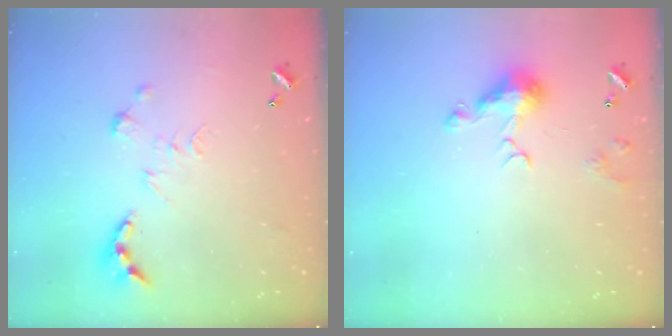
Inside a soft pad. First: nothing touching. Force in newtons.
{"total": 7.3, "press": 7.3, "slide": 1.0}